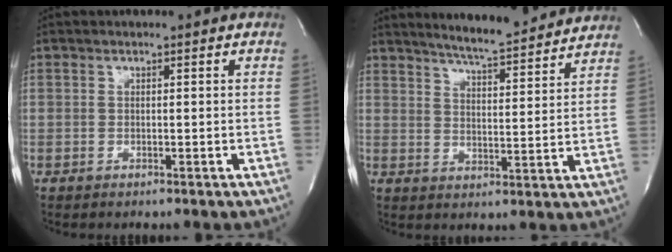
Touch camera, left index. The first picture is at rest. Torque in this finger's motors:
{"motor_torque": [-0.20, -0.14, 0.36, 0.10]}